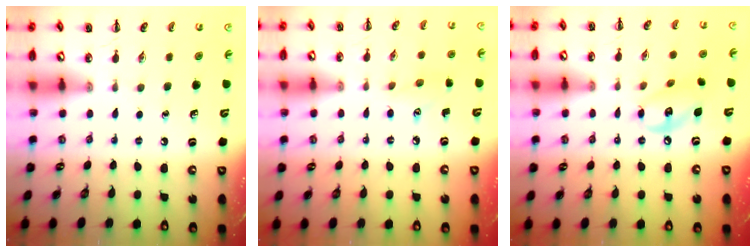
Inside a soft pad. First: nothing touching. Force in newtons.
{"total": 6.2, "press": 6.0, "slide": 1.3}
{"total": 10.7, "press": 10.5, "slide": 2.1}